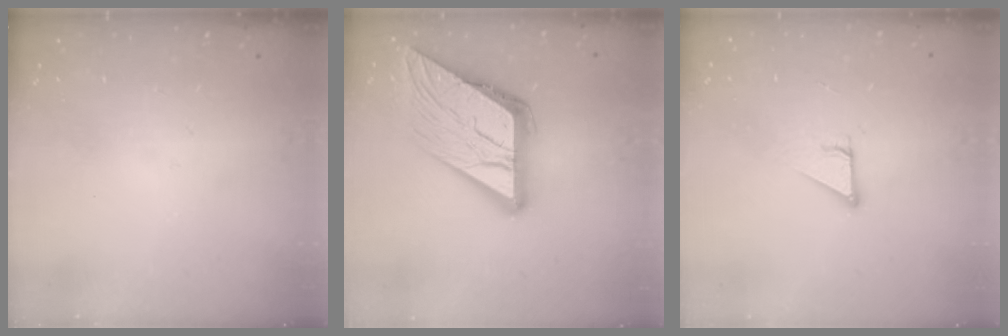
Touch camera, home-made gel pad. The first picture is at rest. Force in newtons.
{"total": 17.1, "press": 17.1, "slide": 1.8}
{"total": 2.9, "press": 2.9, "slide": 0.2}